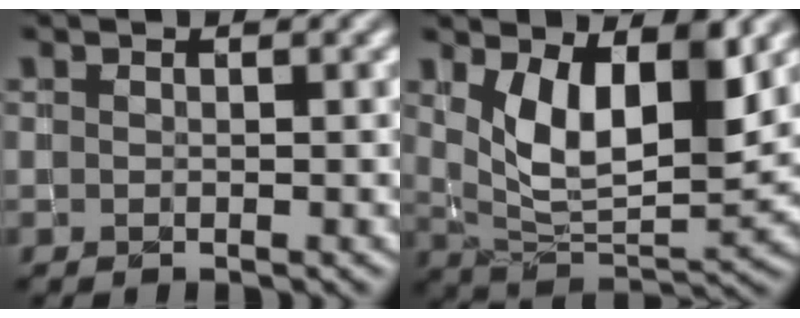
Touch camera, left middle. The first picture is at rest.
{"total": 7.8, "force": [2.6, 3.4, 6.5], "torque": [-0.122, -0.019, 0.050]}